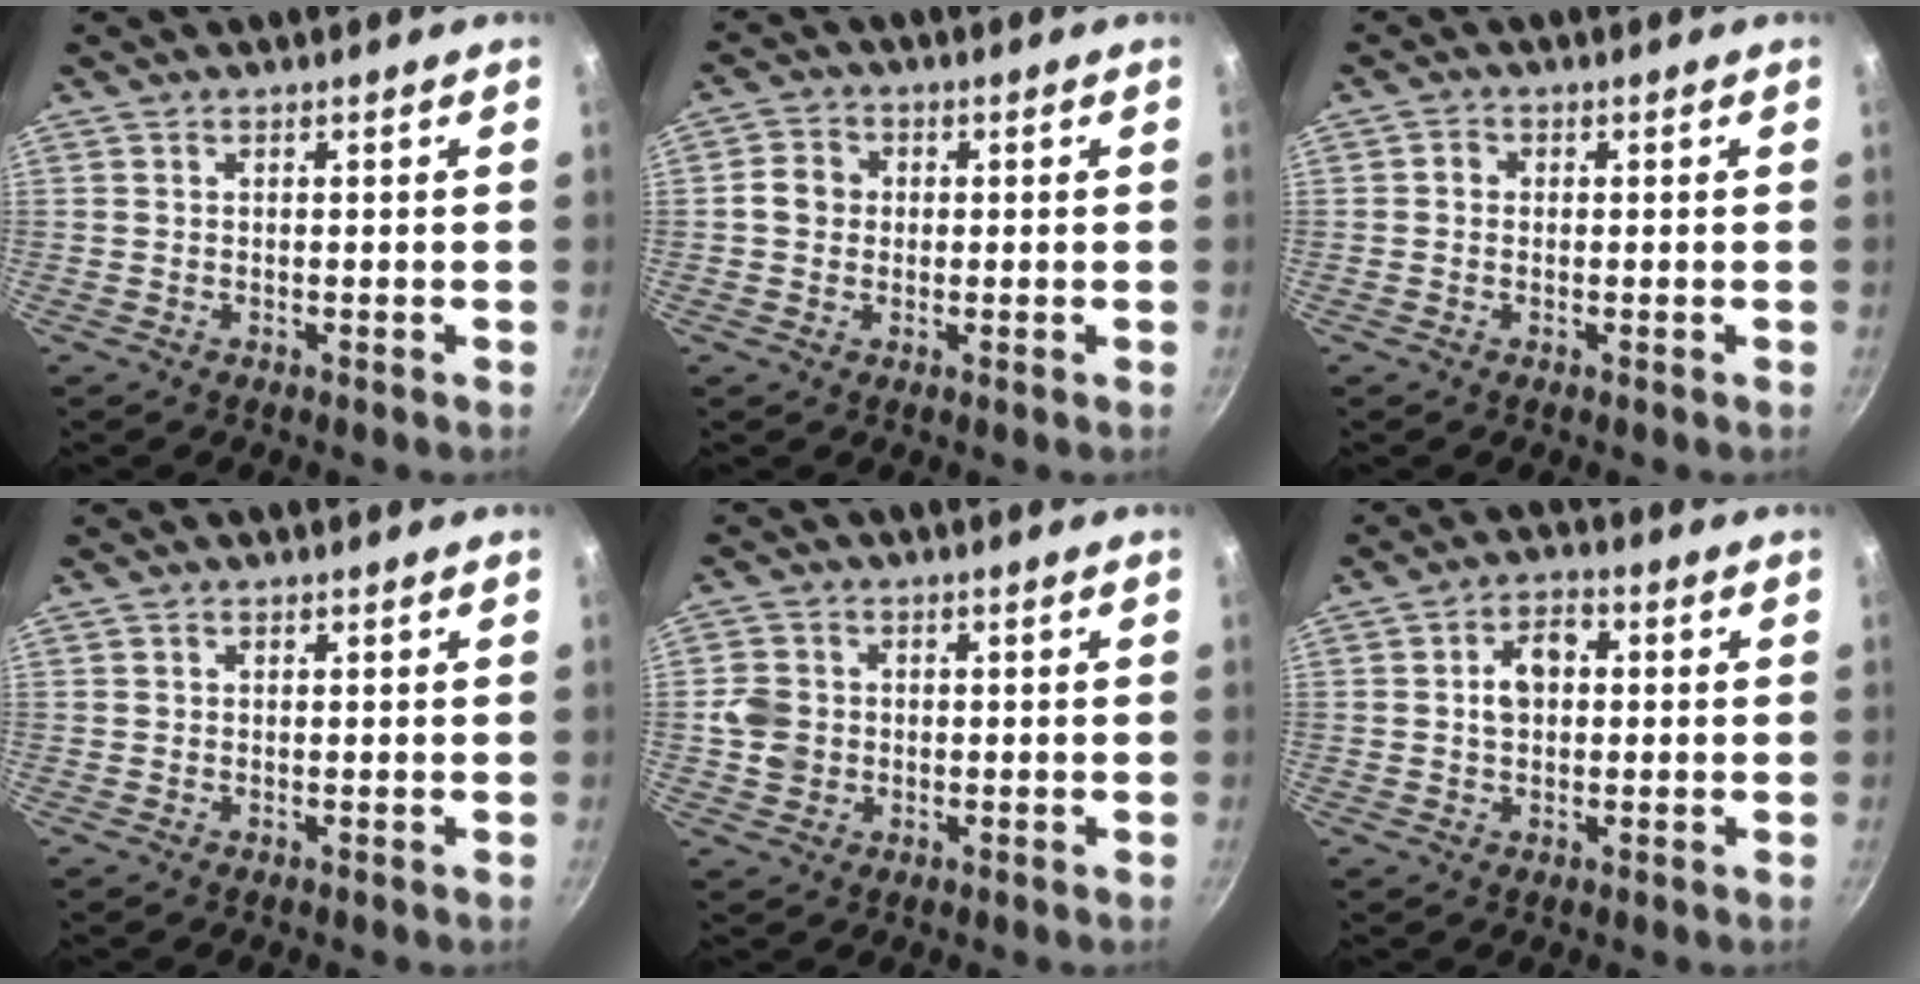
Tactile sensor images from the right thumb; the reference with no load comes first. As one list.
[{"total": 4.4, "force": [0.1, 3.9, 1.9], "torque": [-0.016, 0.007, -0.010]}, {"total": 1.6, "force": [-0.1, 1.4, 0.7], "torque": [-0.009, 0.006, -0.005]}, {"total": 0.0}, {"total": 5.3, "force": [-0.4, 4.8, 2.2], "torque": [-0.026, 0.007, -0.013]}, {"total": 6.1, "force": [0.6, 4.3, 4.2], "torque": [-0.043, 0.015, 0.004]}]